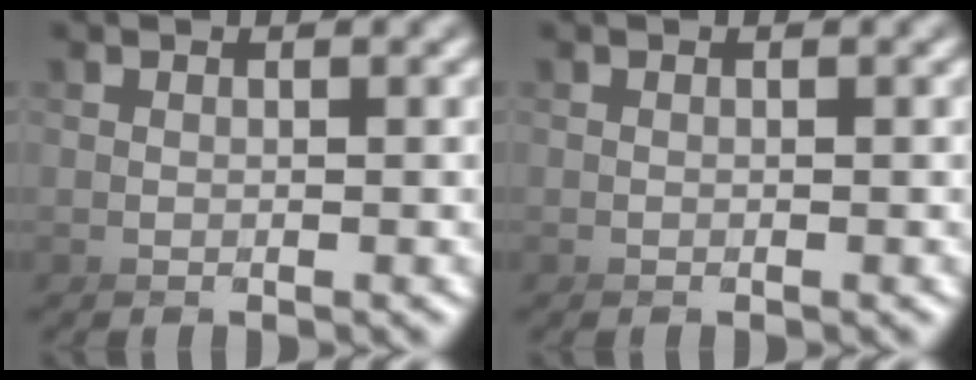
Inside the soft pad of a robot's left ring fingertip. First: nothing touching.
{"total": 0.0}